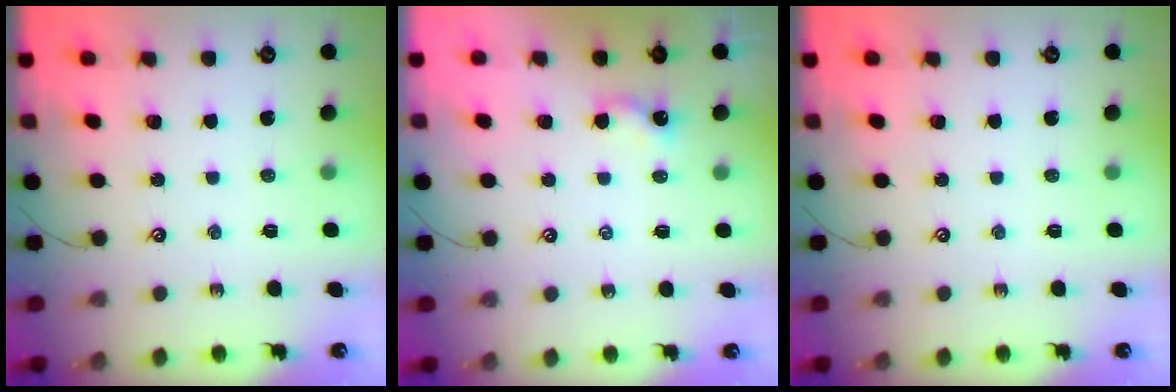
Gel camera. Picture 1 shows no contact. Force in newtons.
{"total": 1.7, "press": 1.6, "slide": 0.3}
{"total": 0.0}